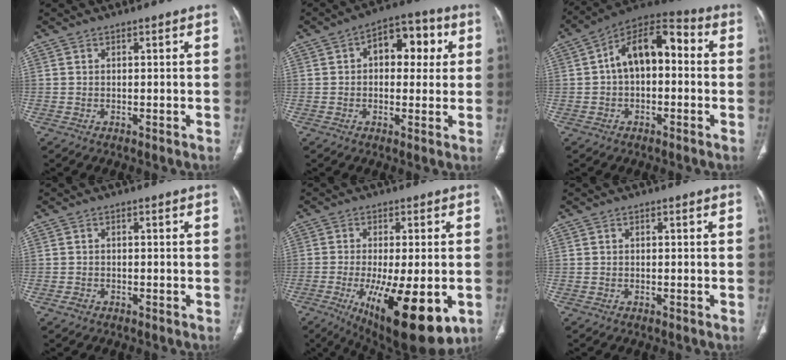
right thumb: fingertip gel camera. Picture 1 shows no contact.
{"total": 10.7, "force": [2.4, 6.7, 8.0], "torque": [-0.070, 0.021, 0.028]}
{"total": 13.5, "force": [1.0, 8.0, 10.8], "torque": [-0.147, 0.047, 0.000]}
{"total": 1.2, "force": [-0.8, 0.8, 0.4], "torque": [-0.009, 0.005, -0.015]}
{"total": 19.3, "force": [-6.4, 6.5, 17.0], "torque": [-0.246, -0.024, -0.079]}
{"total": 0.0}